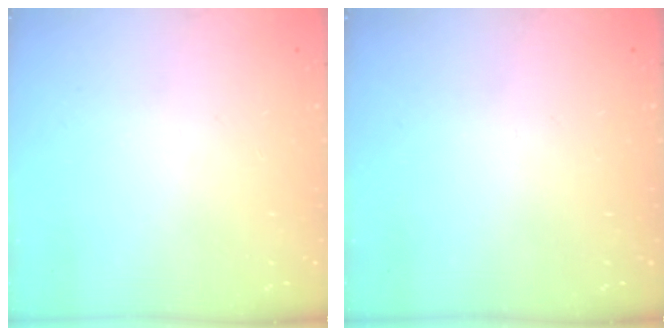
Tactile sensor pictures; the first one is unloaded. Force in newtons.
{"total": 0.0}